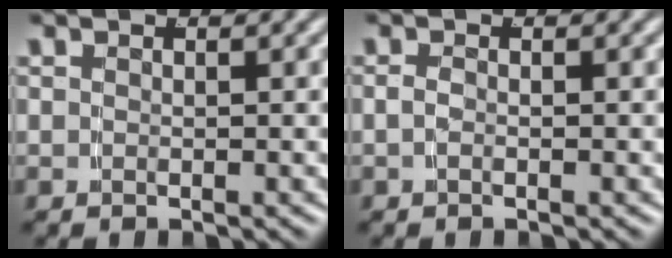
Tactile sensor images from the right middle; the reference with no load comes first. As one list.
[{"total": 0.6, "force": [-0.3, -0.1, 0.6], "torque": [-0.013, -0.002, -0.002]}]